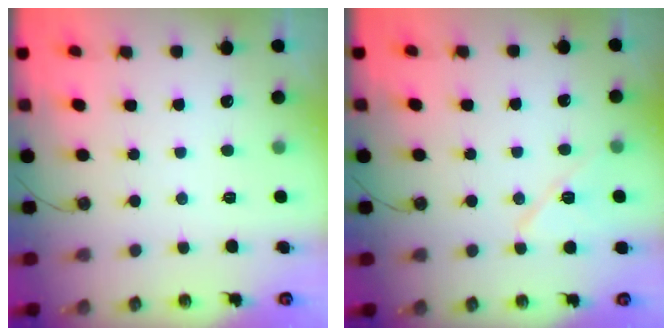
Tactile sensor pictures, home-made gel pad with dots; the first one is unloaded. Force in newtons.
{"total": 9.2, "press": 9.2, "slide": 0.9}